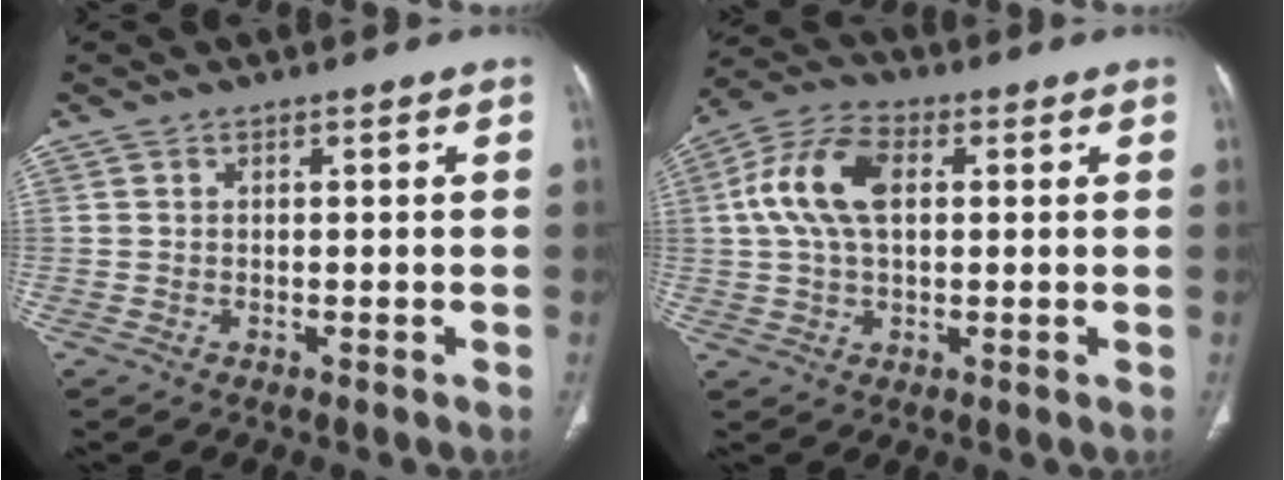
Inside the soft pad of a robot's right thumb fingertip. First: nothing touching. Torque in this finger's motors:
{"motor_torque": [-0.56, 0.82, 1.22, -0.13, 0.38]}